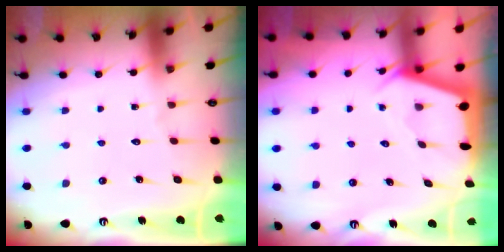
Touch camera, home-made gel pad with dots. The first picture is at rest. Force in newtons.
{"total": 2.4, "press": 2.4, "slide": 0.3}